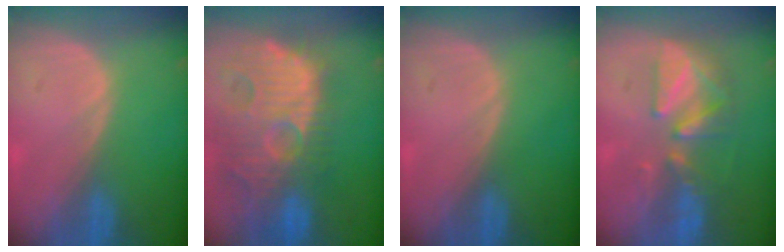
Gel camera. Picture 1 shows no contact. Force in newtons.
{"total": 14.4, "press": 12.5, "slide": 7.1}
{"total": 0.0}
{"total": 7.6, "press": 7.3, "slide": 2.1}